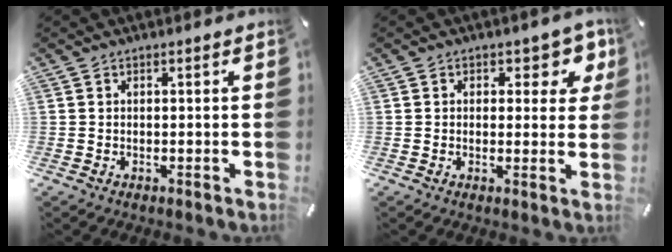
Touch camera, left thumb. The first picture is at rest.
{"total": 5.8, "force": [2.5, 3.6, 3.8], "torque": [-0.034, -0.009, 0.037]}